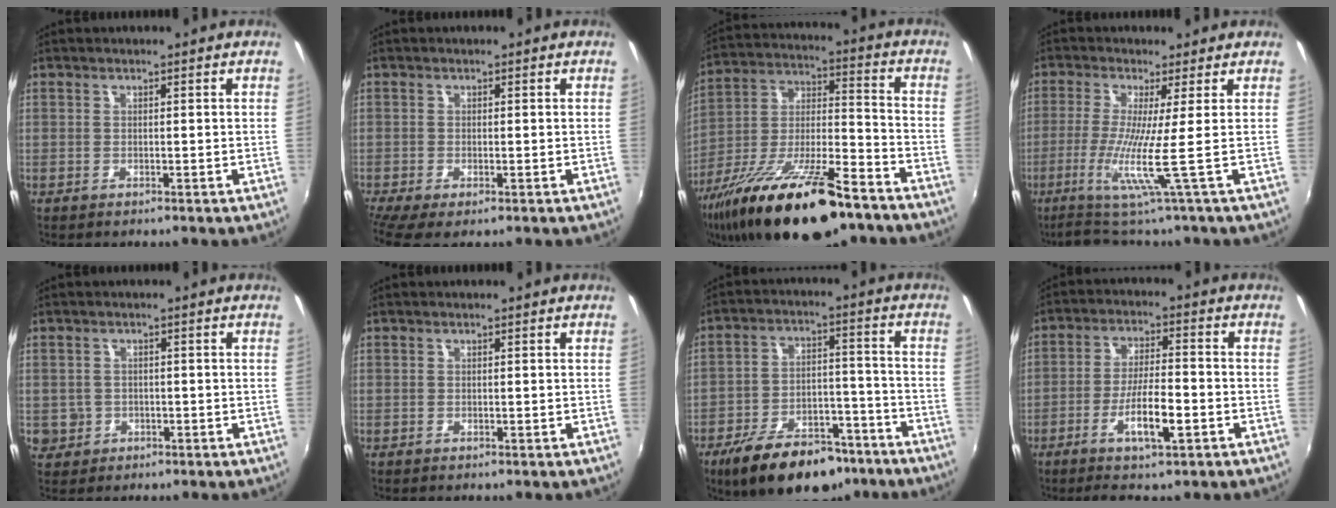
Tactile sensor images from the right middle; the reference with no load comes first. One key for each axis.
{"total": 2.8, "fx": -1.5, "fy": 0.1, "fz": 2.4, "tx": -0.049, "ty": -0.015, "tz": -0.026}
{"total": 24.8, "fx": -16.2, "fy": 6.8, "fz": 17.5, "tx": -0.316, "ty": -0.038, "tz": -0.272}
{"total": 8.3, "fx": -2.9, "fy": -1.9, "fz": 7.5, "tx": -0.172, "ty": -0.029, "tz": -0.051}
{"total": 4.5, "fx": -0.8, "fy": 4.3, "fz": 1.2, "tx": -0.035, "ty": 0.001, "tz": -0.006}
{"total": 0.0}
{"total": 17.6, "fx": -12.7, "fy": 7.9, "fz": 9.3, "tx": -0.176, "ty": -0.001, "tz": -0.186}
{"total": 7.8, "fx": -3.8, "fy": 1.1, "fz": 6.7, "tx": -0.133, "ty": -0.004, "tz": -0.066}